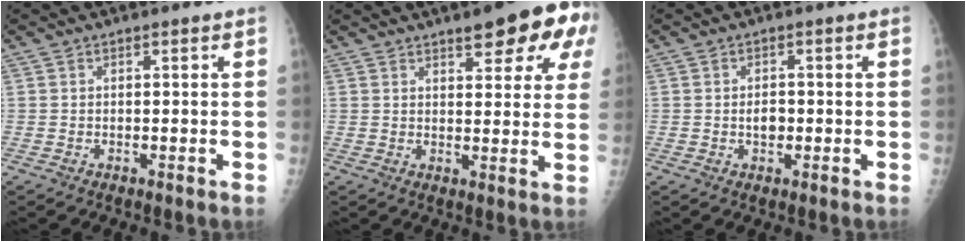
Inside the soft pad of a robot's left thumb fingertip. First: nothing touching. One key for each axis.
{"total": 12.8, "fx": 6.6, "fy": 4.2, "fz": 10.0, "tx": -0.097, "ty": -0.016, "tz": 0.078}
{"total": 2.4, "fx": -0.3, "fy": 1.7, "fz": 1.7, "tx": -0.017, "ty": 0.004, "tz": -0.005}